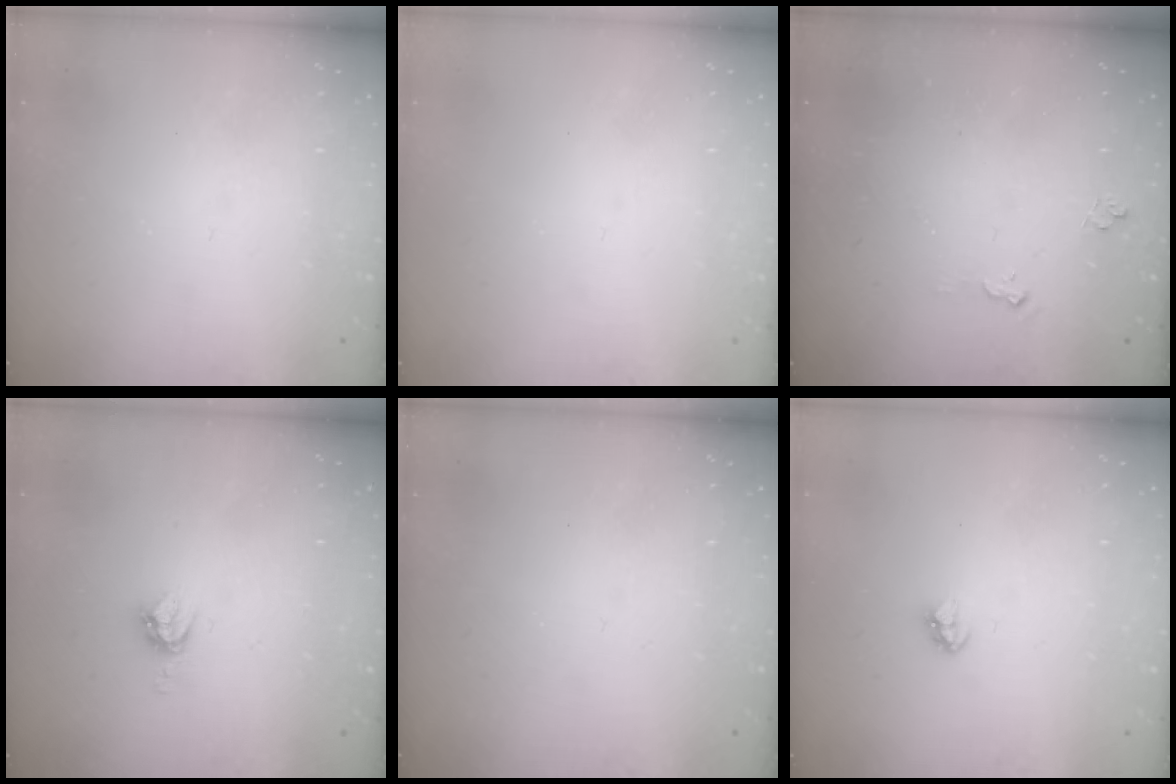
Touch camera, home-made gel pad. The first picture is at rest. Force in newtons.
{"total": 0.7, "press": 0.7, "slide": 0.1}
{"total": 4.7, "press": 4.7, "slide": 0.5}
{"total": 4.9, "press": 4.9, "slide": 0.1}
{"total": 0.0}
{"total": 2.9, "press": 2.9, "slide": 0.2}